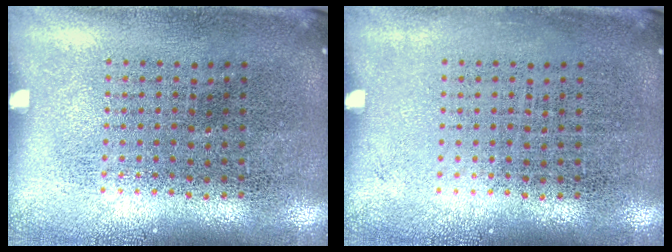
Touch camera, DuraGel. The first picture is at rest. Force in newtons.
{"total": 0.0}